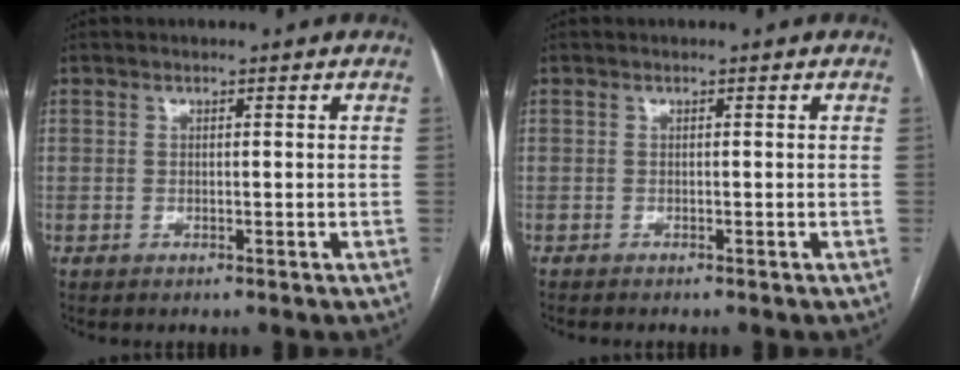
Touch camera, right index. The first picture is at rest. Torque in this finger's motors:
{"motor_torque": [-0.23, -0.18, 0.07, 0.01]}